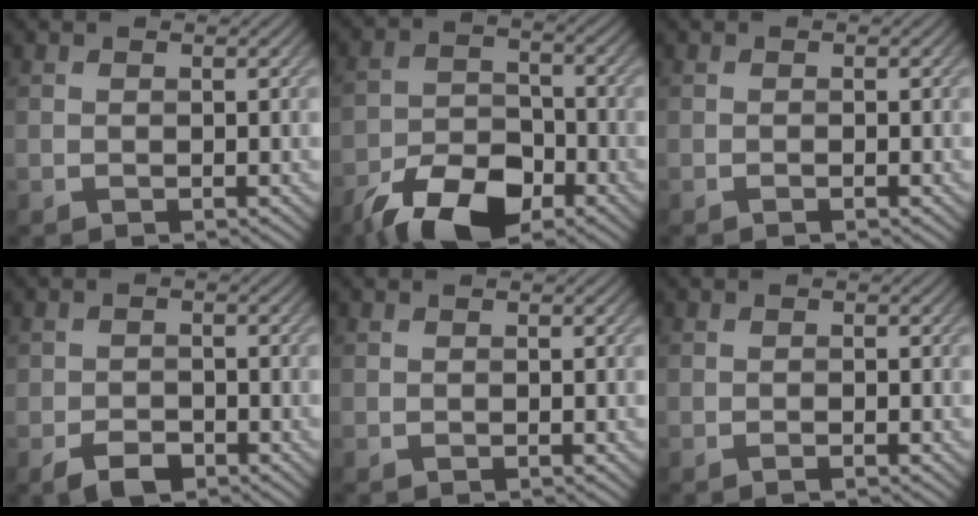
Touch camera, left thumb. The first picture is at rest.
{"total": 9.9, "force": [-6.7, 4.4, 5.7], "torque": [-0.104, -0.002, -0.134]}
{"total": 0.6, "force": [-0.3, 0.0, 0.5], "torque": [-0.009, 0.000, -0.008]}
{"total": 2.9, "force": [-1.9, 1.7, 1.4], "torque": [-0.025, -0.003, -0.037]}
{"total": 0.0}
{"total": 0.9, "force": [-0.5, 0.0, 0.7], "torque": [-0.013, 0.001, -0.011]}